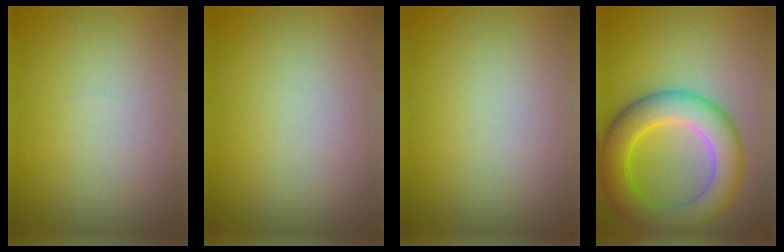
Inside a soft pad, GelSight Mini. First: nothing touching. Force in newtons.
{"total": 0.0}
{"total": 0.0}
{"total": 7.4, "press": 7.4, "slide": 0.3}